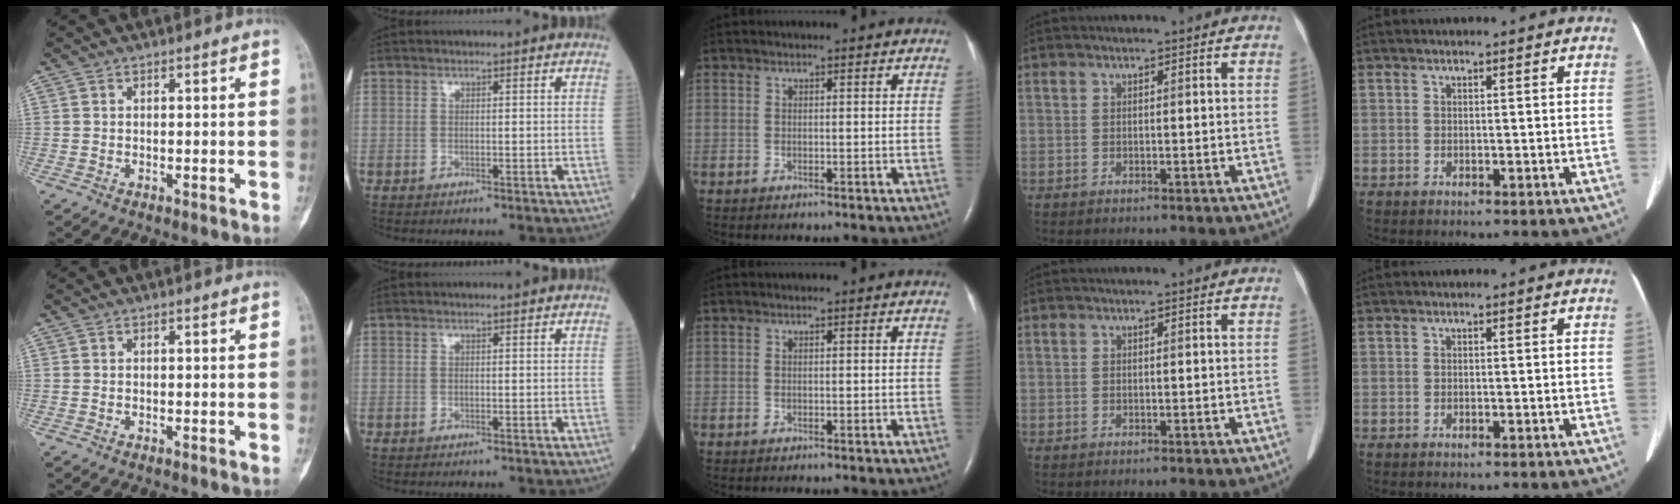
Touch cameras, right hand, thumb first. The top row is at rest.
{}